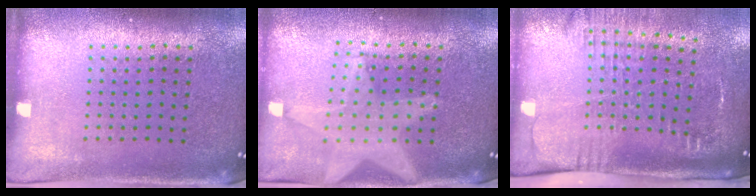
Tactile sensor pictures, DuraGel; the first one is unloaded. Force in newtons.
{"total": 2.3, "press": 1.8, "slide": 1.3}
{"total": 2.7, "press": 2.0, "slide": 1.8}